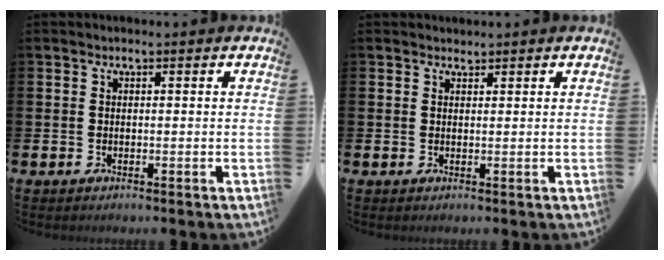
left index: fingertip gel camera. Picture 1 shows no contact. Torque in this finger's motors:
{"motor_torque": [-0.02, 0.02, -0.05, -0.01]}